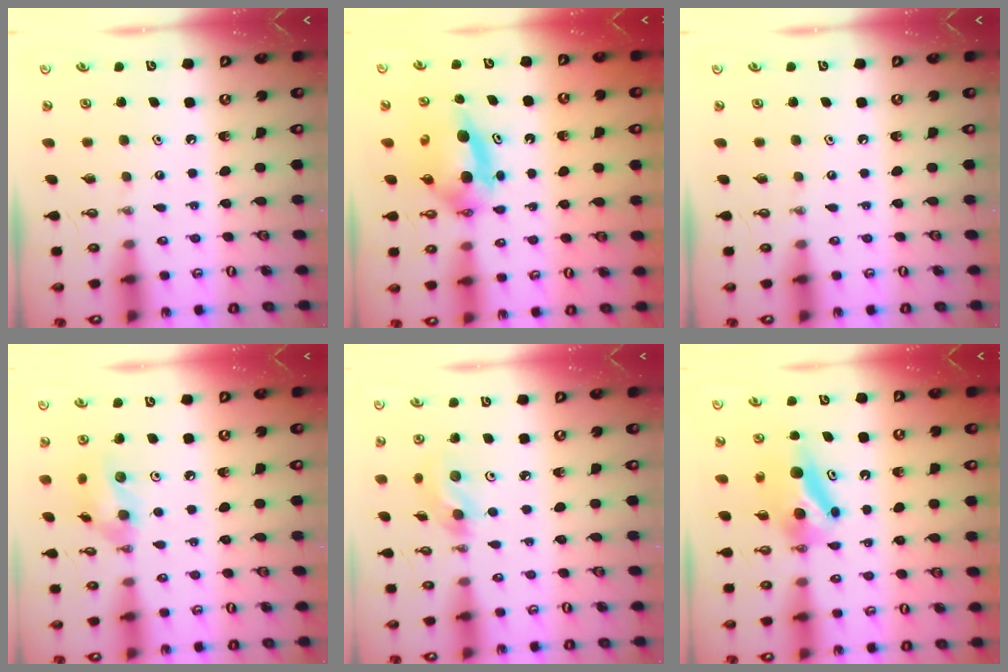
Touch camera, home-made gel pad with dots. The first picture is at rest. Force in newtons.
{"total": 5.5, "press": 5.1, "slide": 1.9}
{"total": 0.0}
{"total": 10.2, "press": 10.1, "slide": 1.8}
{"total": 6.5, "press": 6.2, "slide": 2.0}
{"total": 6.8, "press": 6.3, "slide": 2.5}